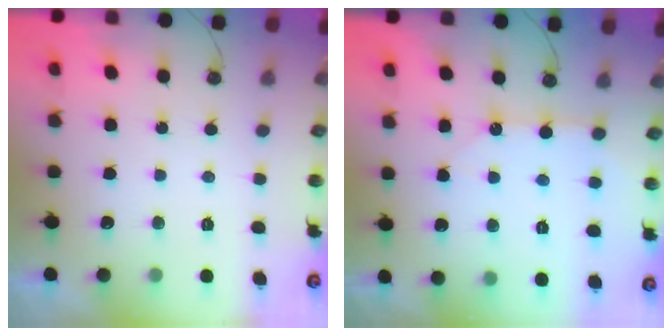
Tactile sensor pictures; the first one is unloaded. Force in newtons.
{"total": 7.0, "press": 7.0, "slide": 0.2}